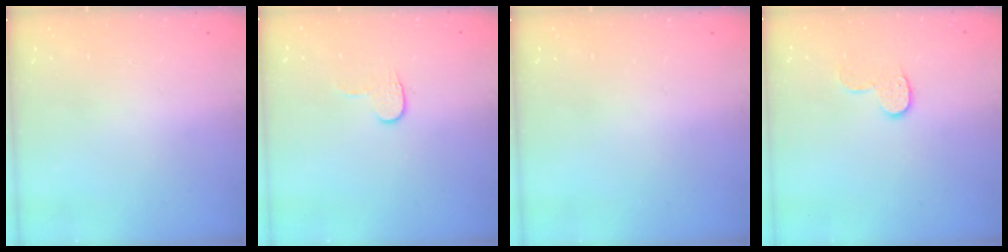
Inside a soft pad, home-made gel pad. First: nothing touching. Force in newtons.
{"total": 3.7, "press": 3.6, "slide": 0.4}
{"total": 0.0}
{"total": 6.9, "press": 6.9, "slide": 0.1}